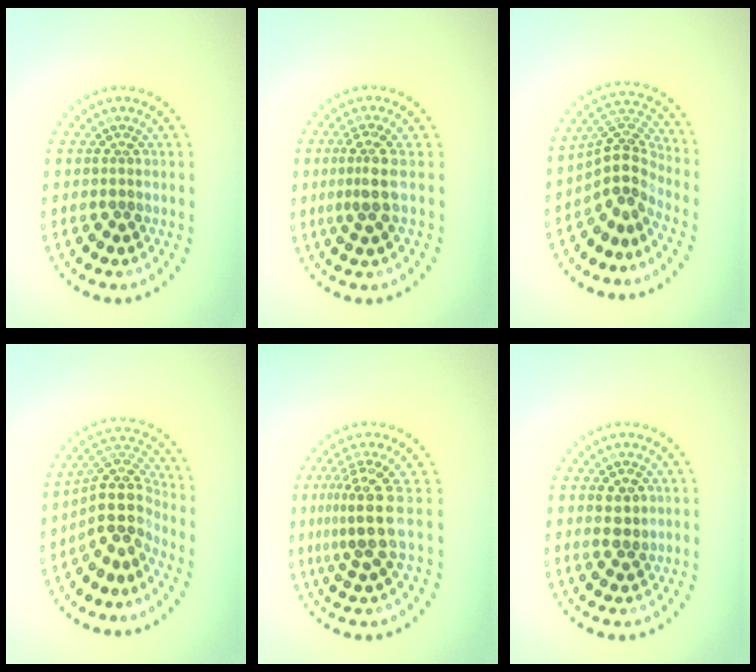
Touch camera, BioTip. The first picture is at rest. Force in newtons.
{"total": 2.6, "press": 1.9, "slide": 1.7}
{"total": 4.0, "press": 2.9, "slide": 2.8}
{"total": 4.9, "press": 3.9, "slide": 3.0}
{"total": 3.9, "press": 2.7, "slide": 2.9}
{"total": 1.9, "press": 1.9, "slide": 0.3}